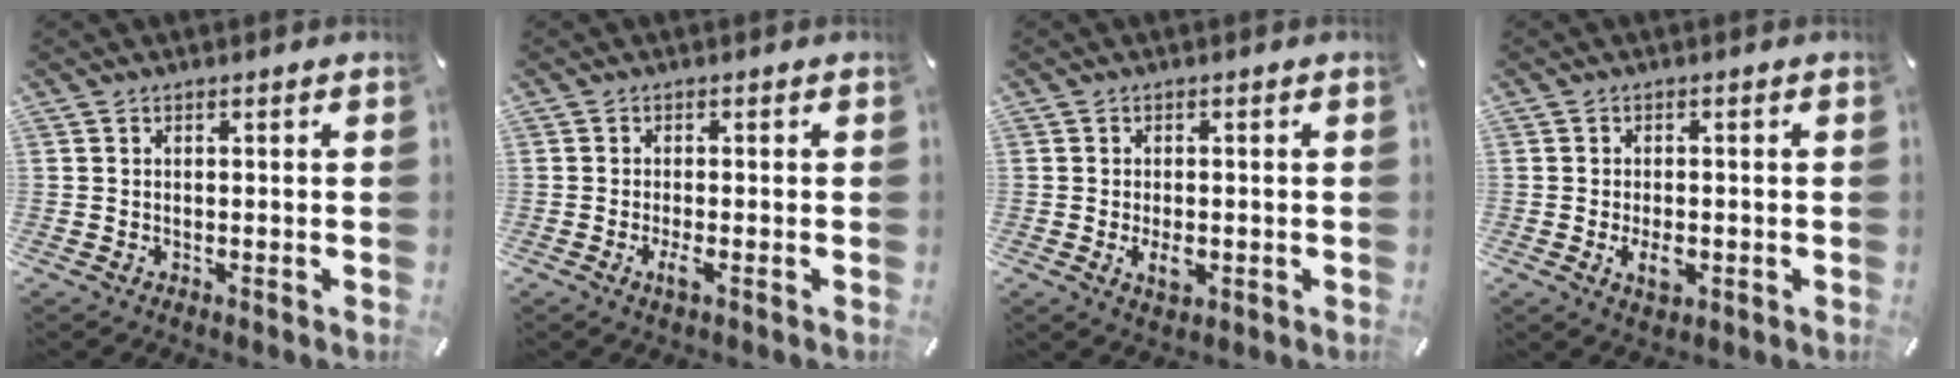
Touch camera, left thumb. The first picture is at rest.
{"total": 2.7, "force": [-0.9, 0.4, 2.5], "torque": [-0.056, -0.009, -0.019]}
{"total": 4.1, "force": [-0.9, 2.3, 3.3], "torque": [-0.068, -0.007, -0.020]}
{"total": 4.5, "force": [-1.1, 2.5, 3.5], "torque": [-0.070, -0.005, -0.023]}